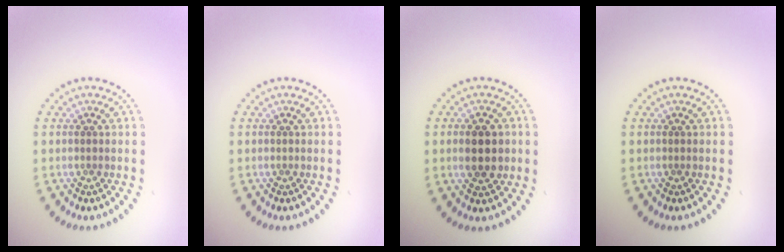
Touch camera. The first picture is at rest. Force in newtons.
{"total": 0.0}
{"total": 3.7, "press": 3.7, "slide": 0.3}
{"total": 0.0}